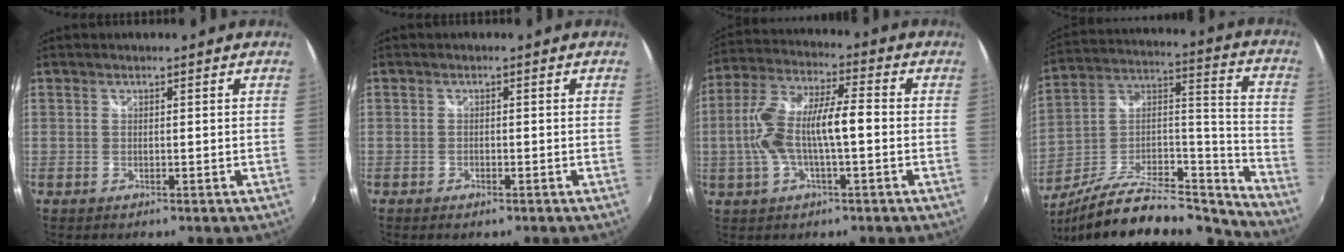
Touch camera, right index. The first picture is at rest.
{"total": 1.2, "force": [-0.9, 0.6, 0.6], "torque": [-0.013, -0.004, -0.019]}
{"total": 12.4, "force": [-1.6, 3.6, 11.7], "torque": [-0.236, 0.012, -0.027]}
{"total": 22.7, "force": [-19.2, 5.5, 10.8], "torque": [-0.173, 0.009, -0.314]}